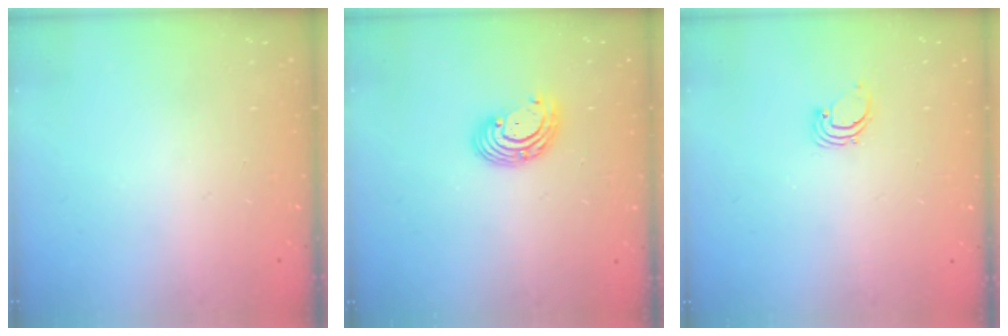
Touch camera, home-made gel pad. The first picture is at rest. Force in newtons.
{"total": 5.8, "press": 5.8, "slide": 0.7}
{"total": 1.7, "press": 1.7, "slide": 0.1}